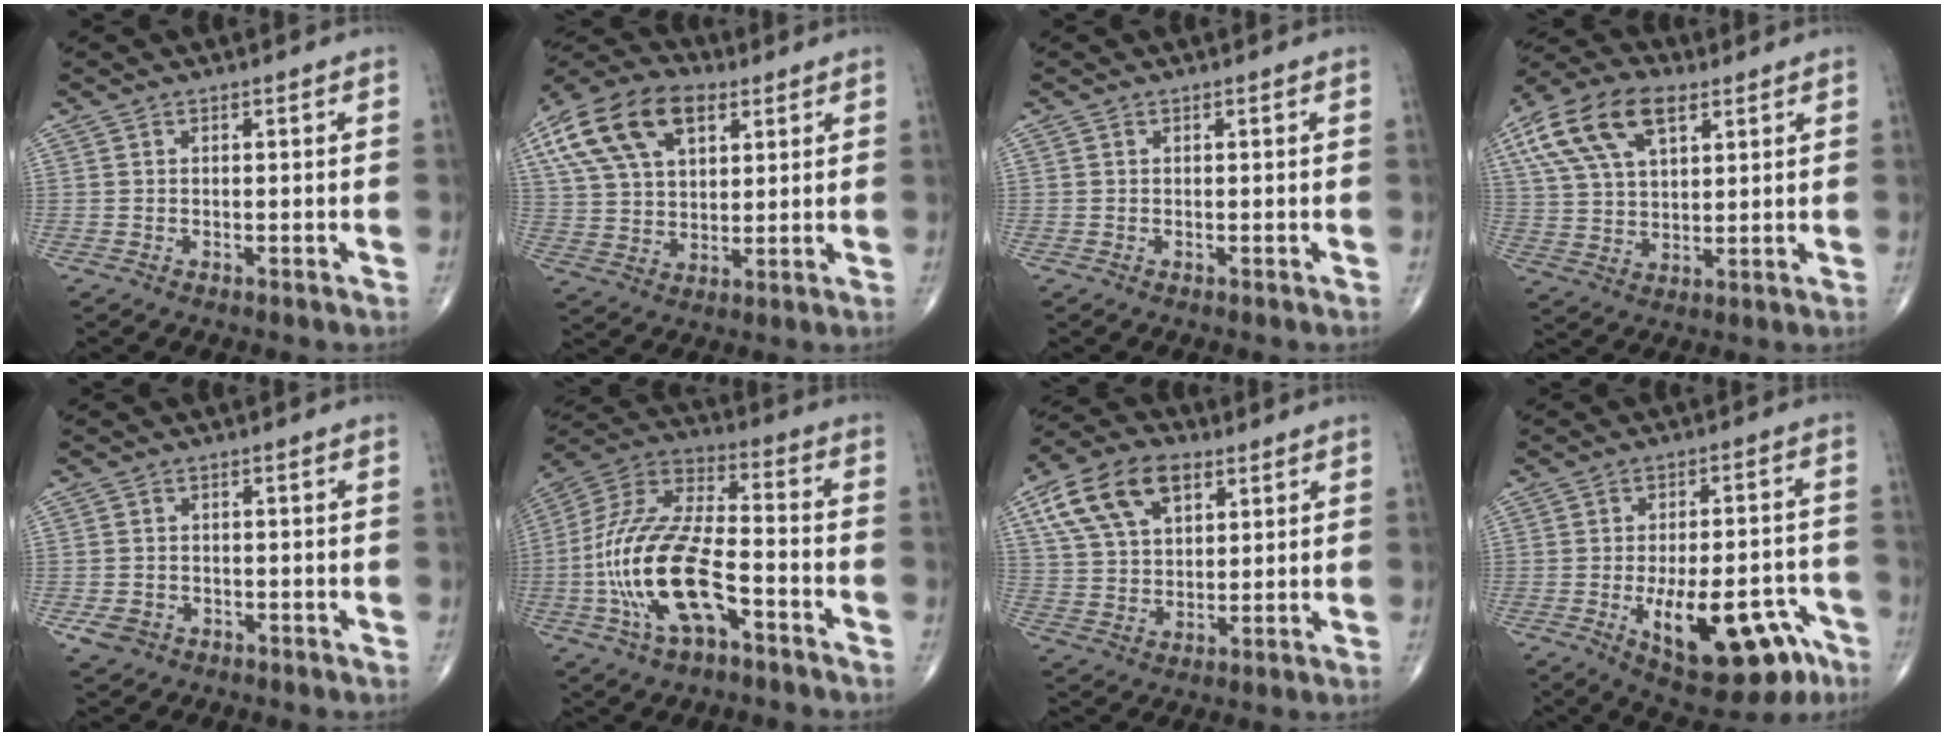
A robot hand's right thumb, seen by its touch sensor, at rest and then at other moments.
{"total": 17.9, "force": [7.8, 10.4, 12.3], "torque": [-0.218, 0.003, 0.140]}
{"total": 0.0}
{"total": 15.9, "force": [7.3, 8.4, 11.3], "torque": [-0.206, 0.001, 0.132]}
{"total": 3.6, "force": [-1.7, 2.8, 1.4], "torque": [-0.024, 0.005, -0.024]}
{"total": 20.3, "force": [-6.7, 9.0, 17.0], "torque": [-0.351, 0.041, -0.120]}
{"total": 14.6, "force": [6.8, 8.6, 9.7], "torque": [-0.162, -0.003, 0.123]}
{"total": 18.4, "force": [-8.1, 7.9, 14.6], "torque": [-0.174, 0.038, -0.098]}